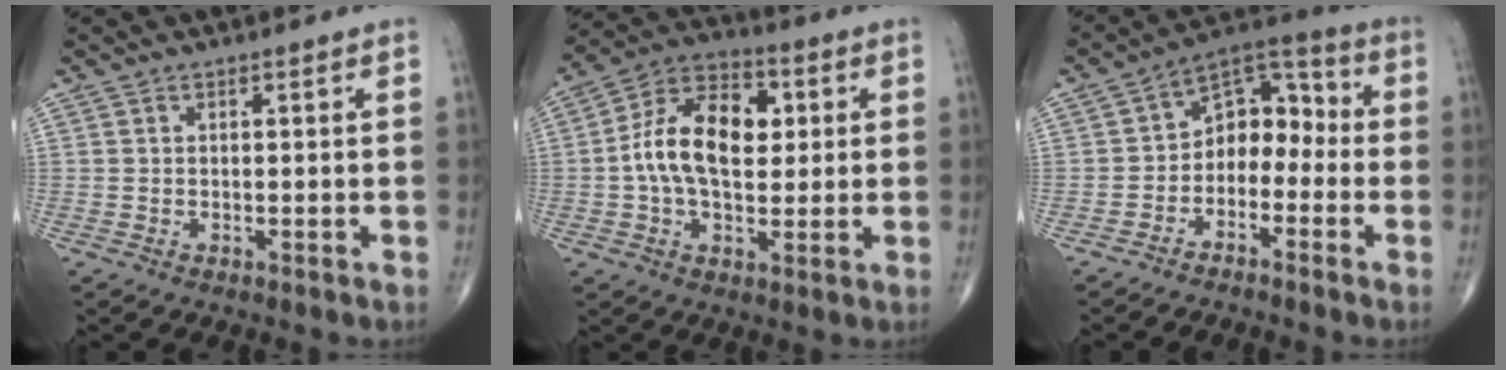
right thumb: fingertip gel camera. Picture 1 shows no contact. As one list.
[{"total": 14.9, "force": [1.4, 9.1, 11.8], "torque": [-0.187, 0.023, 0.013]}, {"total": 9.6, "force": [-2.5, 6.8, 6.3], "torque": [-0.062, 0.059, -0.059]}]